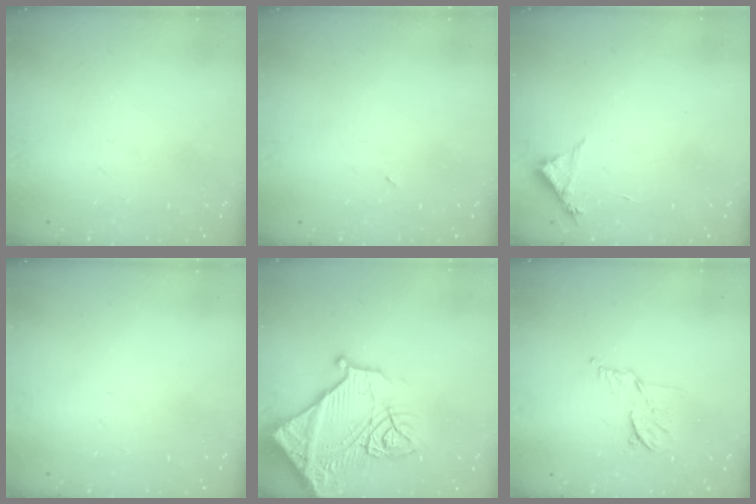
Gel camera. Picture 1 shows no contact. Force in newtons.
{"total": 2.1, "press": 1.9, "slide": 1.0}
{"total": 4.3, "press": 4.2, "slide": 0.4}
{"total": 0.0}
{"total": 19.6, "press": 19.5, "slide": 2.0}
{"total": 7.4, "press": 7.3, "slide": 1.2}